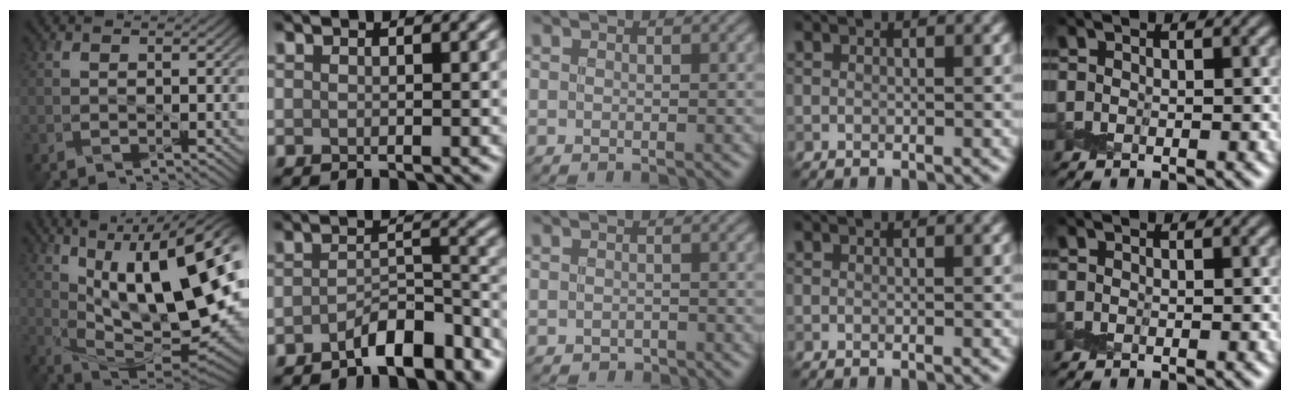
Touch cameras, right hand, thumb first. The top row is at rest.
{"thumb": {"total": 20.0, "force": [4.5, 8.8, 17.4], "torque": [-0.265, 0.023, 0.068]}, "index": {"total": 4.9, "force": [-3.5, 1.7, 3.0], "torque": [-0.041, 0.010, -0.061]}, "middle": {"total": 0.6, "force": [-0.5, 0.4, 0.1], "torque": [-0.001, -0.004, -0.007]}}